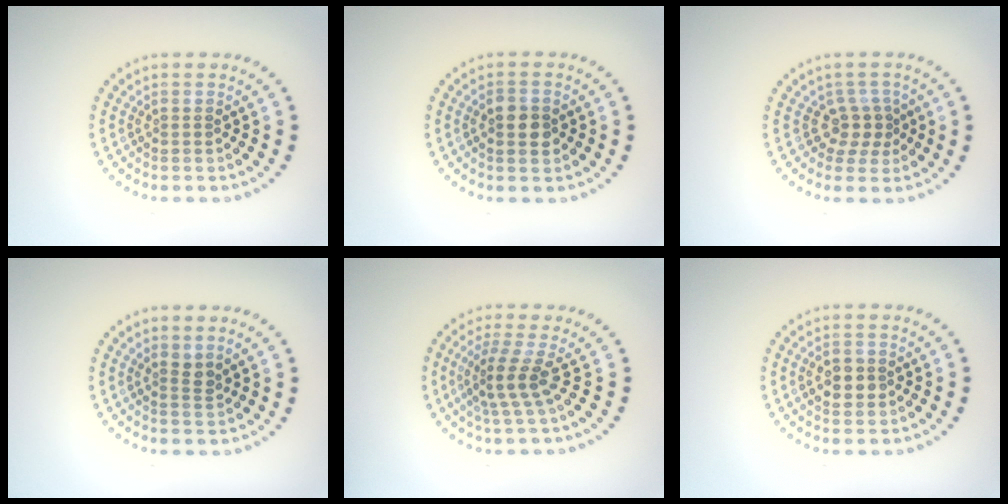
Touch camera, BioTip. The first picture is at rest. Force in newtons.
{"total": 2.6, "press": 2.6, "slide": 0.2}
{"total": 2.4, "press": 1.7, "slide": 1.7}
{"total": 1.2, "press": 0.9, "slide": 0.8}
{"total": 2.9, "press": 2.0, "slide": 2.1}
{"total": 3.0, "press": 3.0, "slide": 0.2}